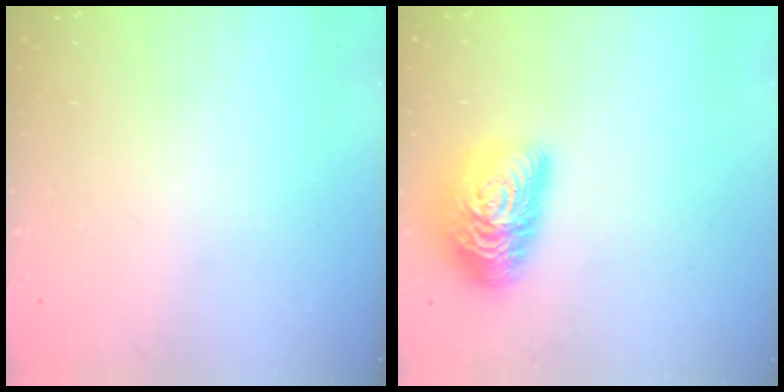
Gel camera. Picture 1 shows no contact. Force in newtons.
{"total": 17.6, "press": 17.6, "slide": 0.9}